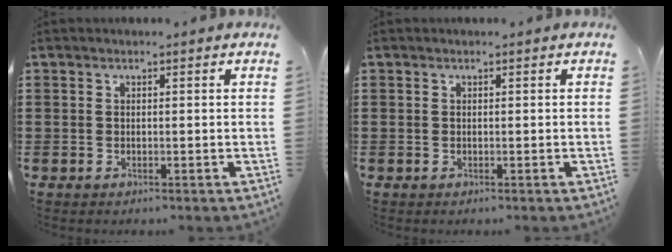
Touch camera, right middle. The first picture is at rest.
{"total": 0.0}